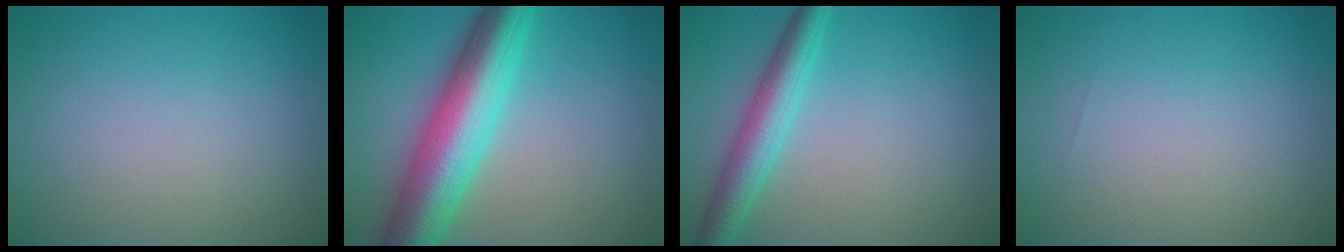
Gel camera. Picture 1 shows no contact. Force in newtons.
{"total": 9.8, "press": 9.8, "slide": 0.3}
{"total": 4.2, "press": 4.2, "slide": 0.1}
{"total": 0.0}